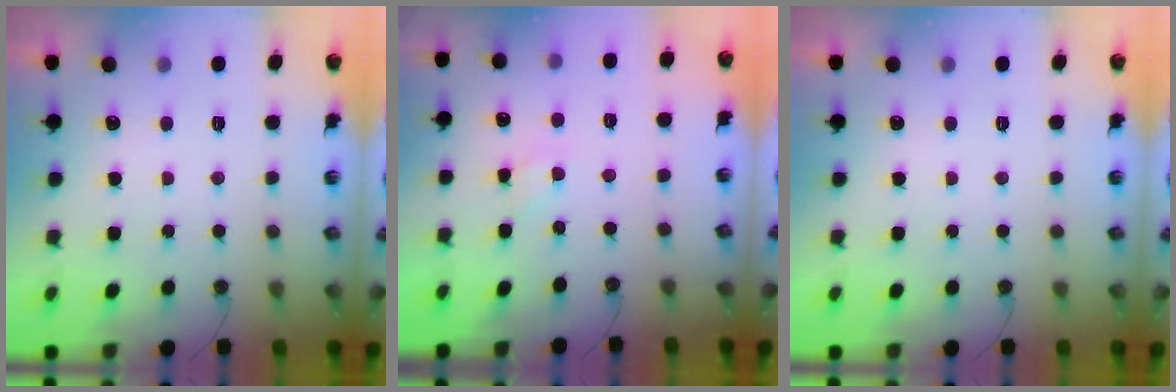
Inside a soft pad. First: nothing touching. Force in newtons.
{"total": 1.8, "press": 1.8, "slide": 0.2}
{"total": 0.0}